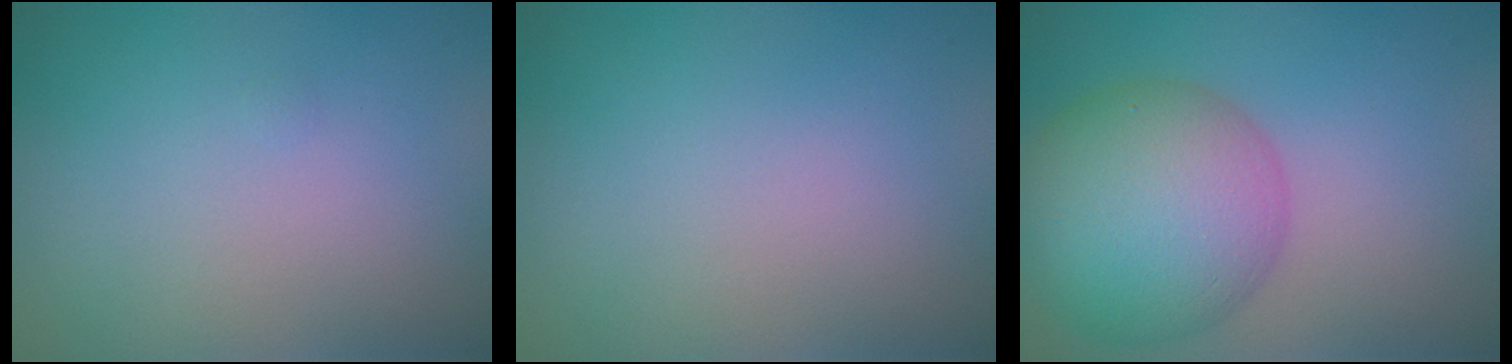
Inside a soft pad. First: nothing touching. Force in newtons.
{"total": 0.0}
{"total": 9.3, "press": 9.3, "slide": 0.4}